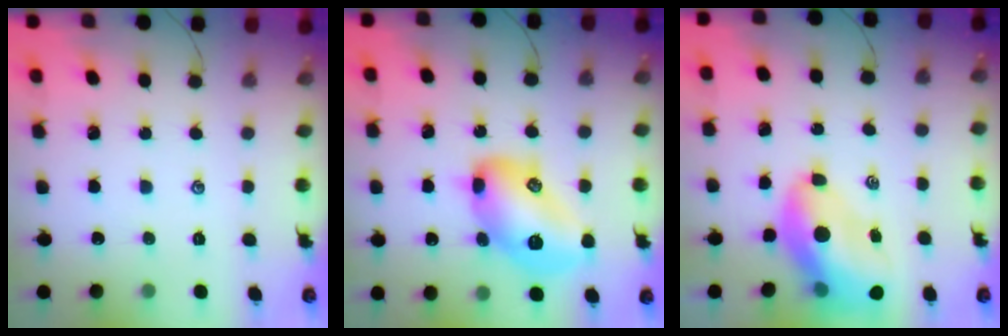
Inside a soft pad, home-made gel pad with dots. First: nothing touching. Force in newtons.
{"total": 16.9, "press": 16.9, "slide": 0.5}
{"total": 11.8, "press": 11.3, "slide": 3.4}